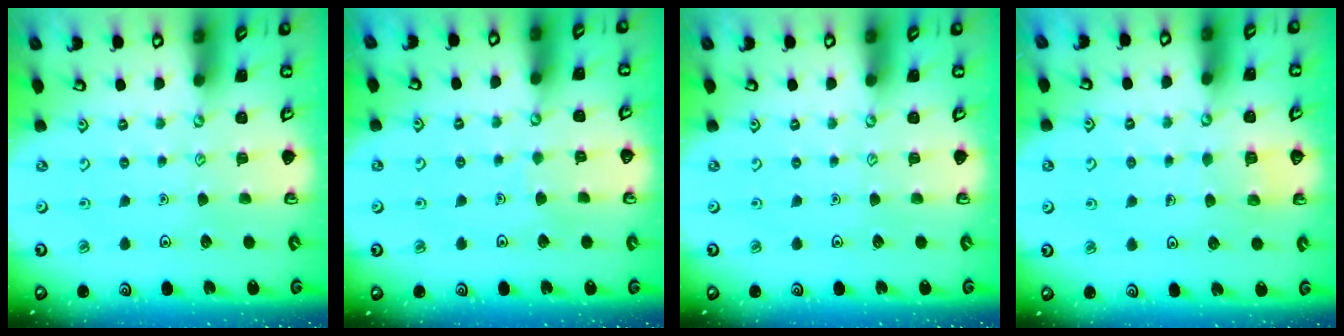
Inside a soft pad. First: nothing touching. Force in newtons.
{"total": 2.4, "press": 2.4, "slide": 0.1}
{"total": 0.0}
{"total": 2.7, "press": 2.7, "slide": 0.1}